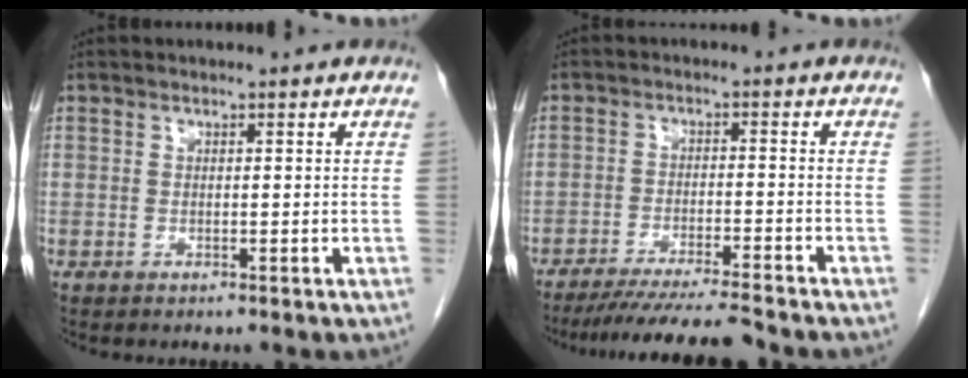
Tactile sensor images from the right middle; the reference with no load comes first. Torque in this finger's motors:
{"motor_torque": [1.16, -0.98, 0.11, 0.08]}